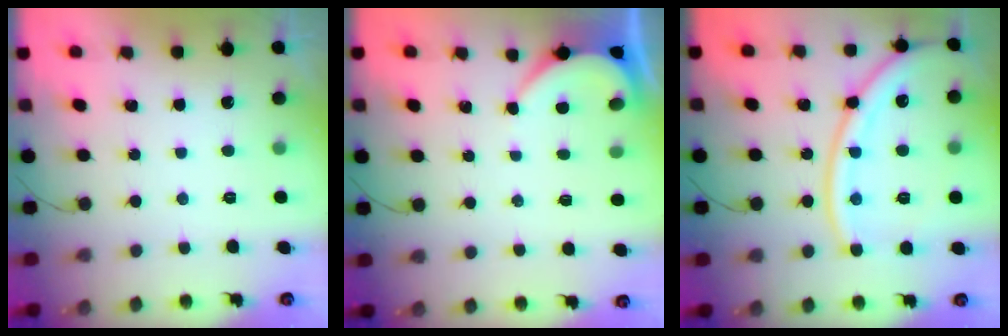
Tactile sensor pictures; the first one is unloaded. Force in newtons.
{"total": 2.3, "press": 2.3, "slide": 0.2}
{"total": 17.0, "press": 16.9, "slide": 2.1}